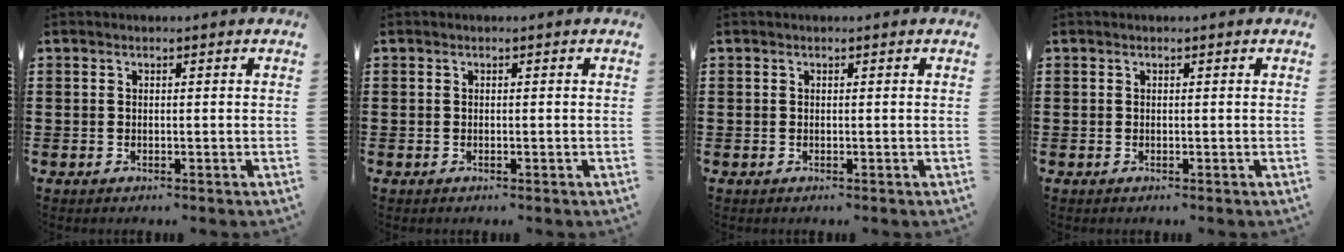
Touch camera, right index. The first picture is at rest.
{"total": 0.0}
{"total": 0.0}
{"total": 0.0}